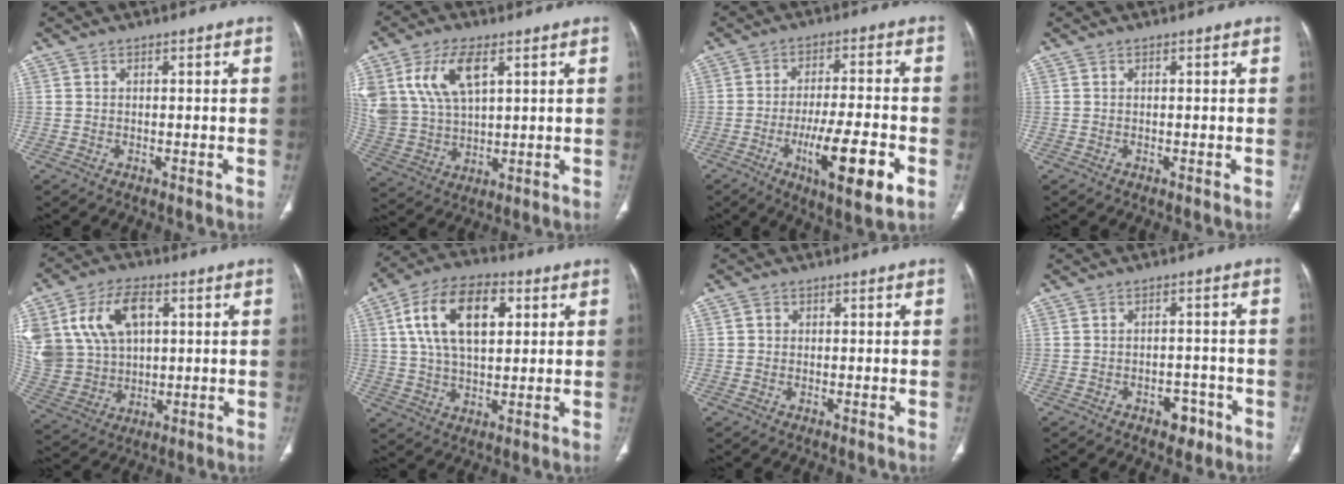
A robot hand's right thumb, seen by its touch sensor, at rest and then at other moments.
{"total": 14.2, "force": [6.1, 7.7, 10.3], "torque": [-0.207, -0.012, 0.131]}
{"total": 13.6, "force": [-4.9, 3.1, 12.3], "torque": [-0.205, 0.007, -0.076]}
{"total": 0.0}
{"total": 20.4, "force": [6.0, 14.4, 13.2], "torque": [-0.280, 0.008, 0.127]}
{"total": 15.8, "force": [4.6, 8.9, 12.2], "torque": [-0.204, 0.007, 0.078]}
{"total": 1.0, "force": [0.1, 0.9, 0.2], "torque": [0.001, 0.002, 0.001]}
{"total": 4.0, "force": [-2.4, 2.5, 2.0], "torque": [-0.009, 0.018, -0.028]}